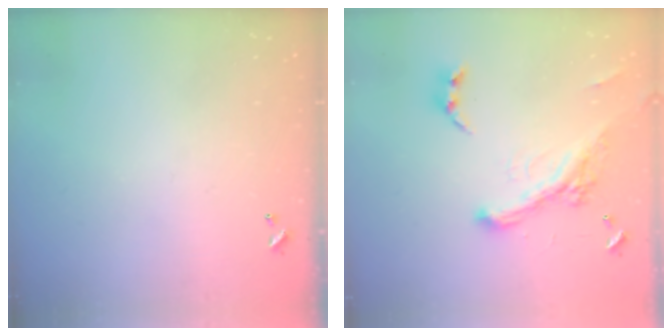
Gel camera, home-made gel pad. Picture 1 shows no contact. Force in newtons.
{"total": 4.6, "press": 4.4, "slide": 1.4}